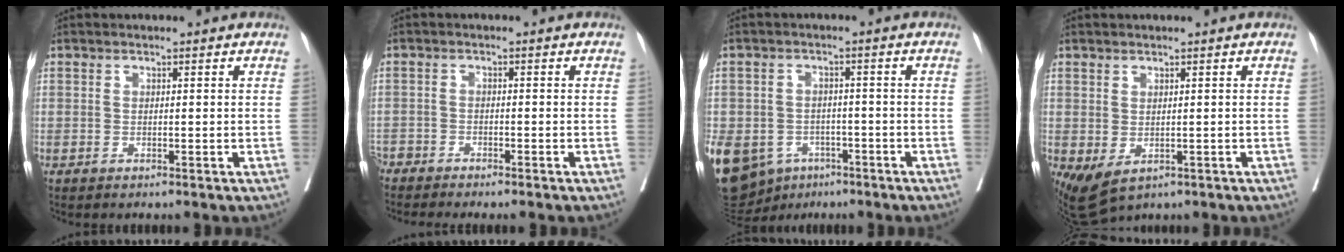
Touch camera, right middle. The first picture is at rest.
{"total": 4.1, "force": [-4.0, -0.4, 0.7], "torque": [-0.002, -0.014, -0.072]}
{"total": 21.3, "force": [-9.8, 16.4, 9.4], "torque": [-0.297, -0.013, -0.139]}
{"total": 3.8, "force": [-1.1, 1.9, 3.1], "torque": [-0.053, -0.009, -0.001]}